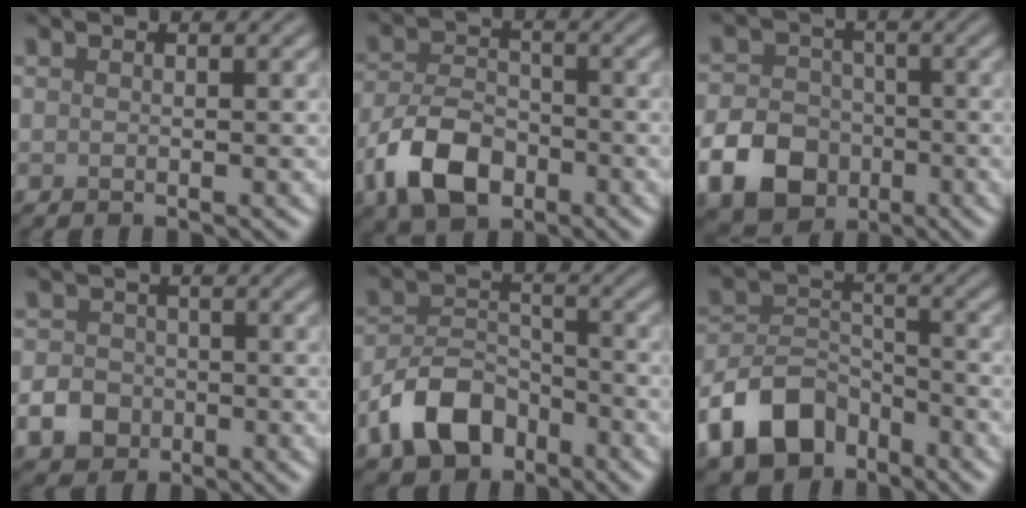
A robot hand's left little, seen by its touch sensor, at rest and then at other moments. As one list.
[{"total": 6.7, "force": [-3.3, 4.1, 4.1], "torque": [-0.084, -0.002, -0.069]}, {"total": 8.3, "force": [-3.6, 6.4, 3.8], "torque": [-0.069, -0.015, -0.088]}, {"total": 3.2, "force": [-1.1, 2.7, 1.2], "torque": [-0.018, 0.002, -0.025]}, {"total": 6.3, "force": [-3.8, 3.8, 3.2], "torque": [-0.061, 0.000, -0.079]}, {"total": 7.4, "force": [-4.8, 4.6, 3.4], "torque": [-0.057, 0.000, -0.105]}]